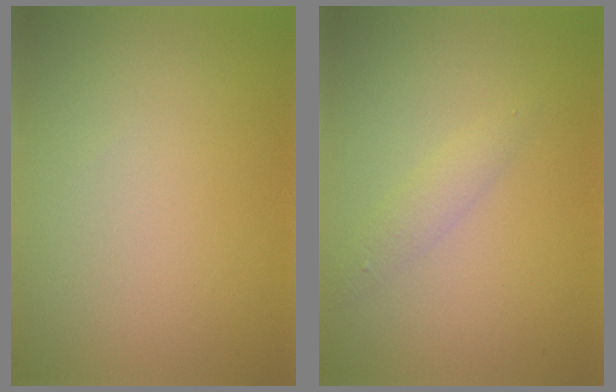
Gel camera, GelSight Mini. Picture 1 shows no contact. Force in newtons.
{"total": 1.4, "press": 1.4, "slide": 0.0}